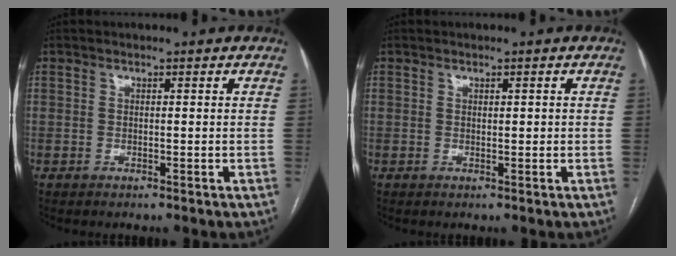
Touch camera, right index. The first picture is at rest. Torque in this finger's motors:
{"motor_torque": [0.00, 0.04, -0.04, -0.01]}